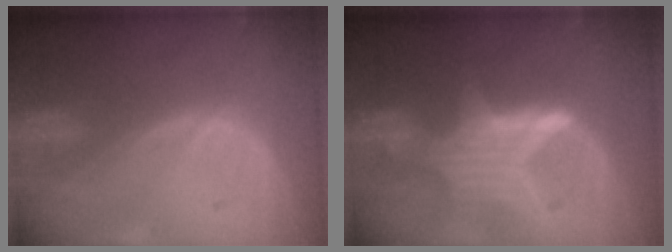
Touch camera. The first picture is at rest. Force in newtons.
{"total": 6.5, "press": 6.4, "slide": 1.0}